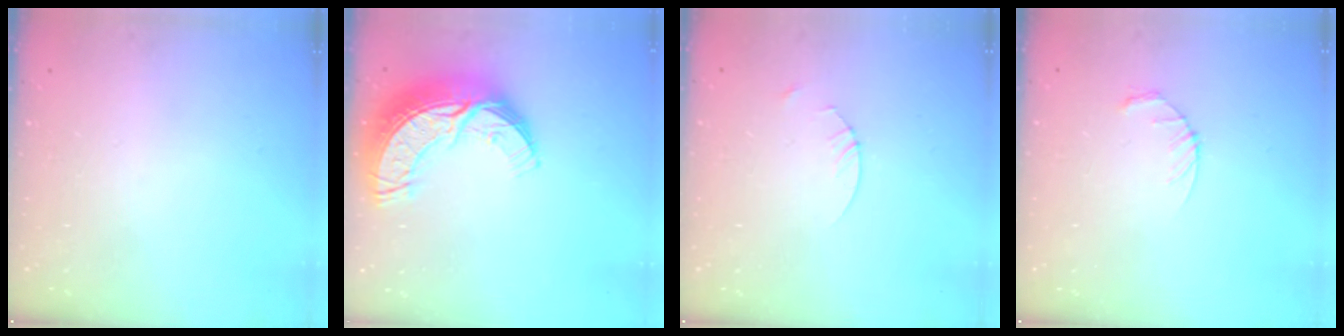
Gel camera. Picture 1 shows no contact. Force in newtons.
{"total": 17.3, "press": 17.2, "slide": 1.2}
{"total": 1.4, "press": 1.4, "slide": 0.2}
{"total": 3.4, "press": 3.4, "slide": 0.5}